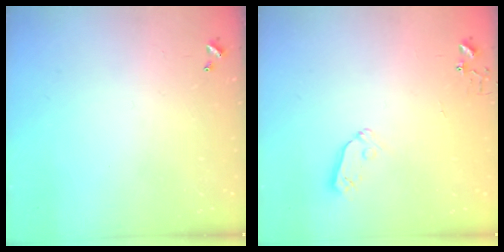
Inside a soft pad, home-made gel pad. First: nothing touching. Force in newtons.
{"total": 5.9, "press": 5.8, "slide": 1.0}